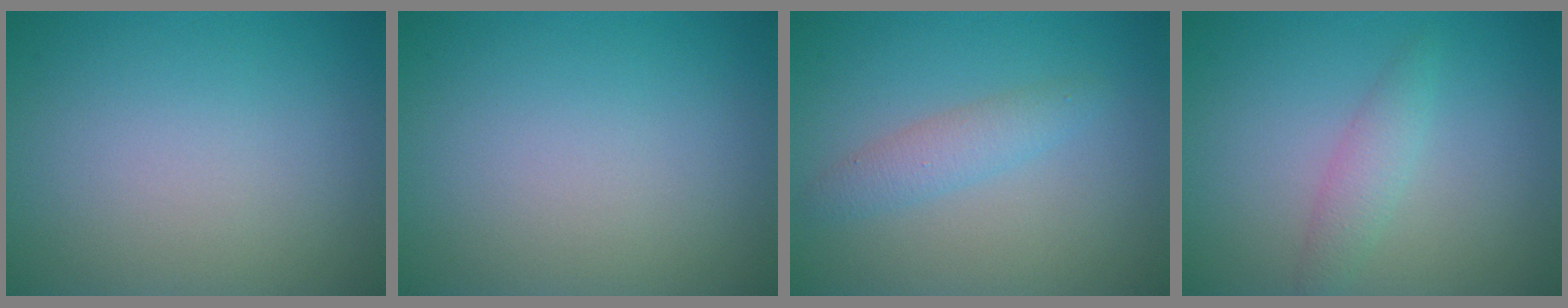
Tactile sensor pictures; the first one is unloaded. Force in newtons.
{"total": 0.0}
{"total": 2.1, "press": 2.1, "slide": 0.0}
{"total": 1.8, "press": 1.8, "slide": 0.0}